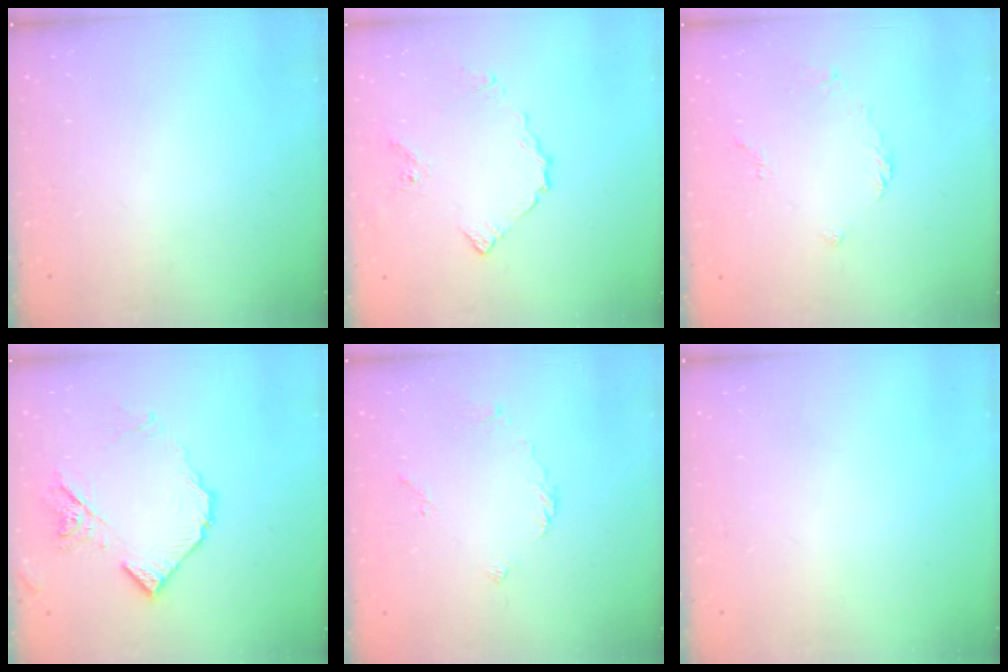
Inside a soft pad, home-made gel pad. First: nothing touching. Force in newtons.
{"total": 7.4, "press": 7.3, "slide": 0.6}
{"total": 3.4, "press": 3.3, "slide": 0.7}
{"total": 12.0, "press": 12.0, "slide": 1.0}
{"total": 3.4, "press": 3.3, "slide": 0.7}
{"total": 0.0}